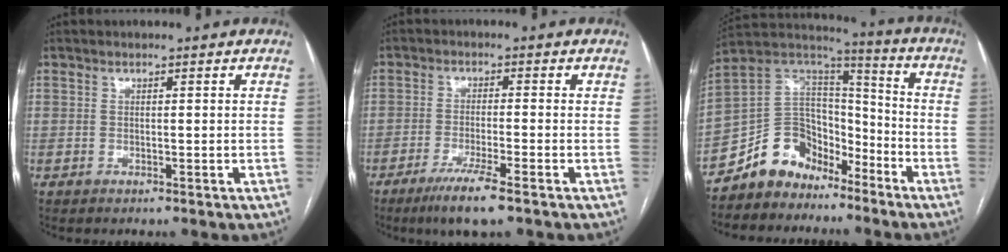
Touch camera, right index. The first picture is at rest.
{"total": 6.4, "force": [-4.1, 0.0, 5.0], "torque": [-0.093, -0.017, -0.074]}
{"total": 11.9, "force": [-8.7, 7.6, 2.7], "torque": [-0.051, 0.074, -0.160]}